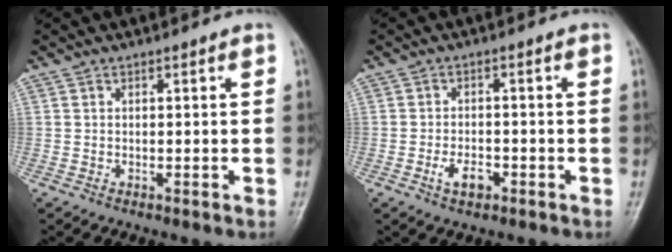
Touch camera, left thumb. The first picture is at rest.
{"total": 3.8, "force": [-1.8, 2.1, 2.6], "torque": [-0.042, 0.011, -0.030]}